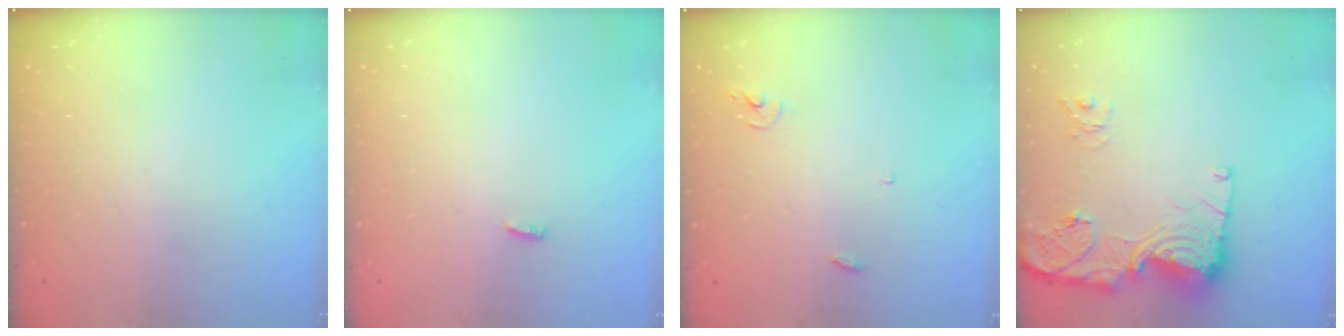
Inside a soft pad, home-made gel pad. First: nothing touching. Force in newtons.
{"total": 3.0, "press": 2.9, "slide": 0.8}
{"total": 3.3, "press": 3.2, "slide": 0.3}
{"total": 17.1, "press": 17.0, "slide": 1.9}